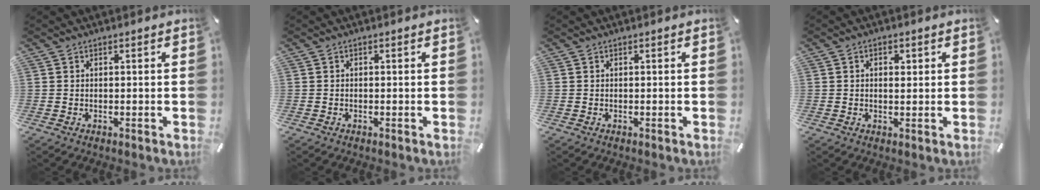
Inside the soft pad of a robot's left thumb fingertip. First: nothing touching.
{"total": 0.0}
{"total": 0.0}
{"total": 2.2, "force": [0.3, 1.5, 1.6], "torque": [-0.019, 0.001, 0.000]}